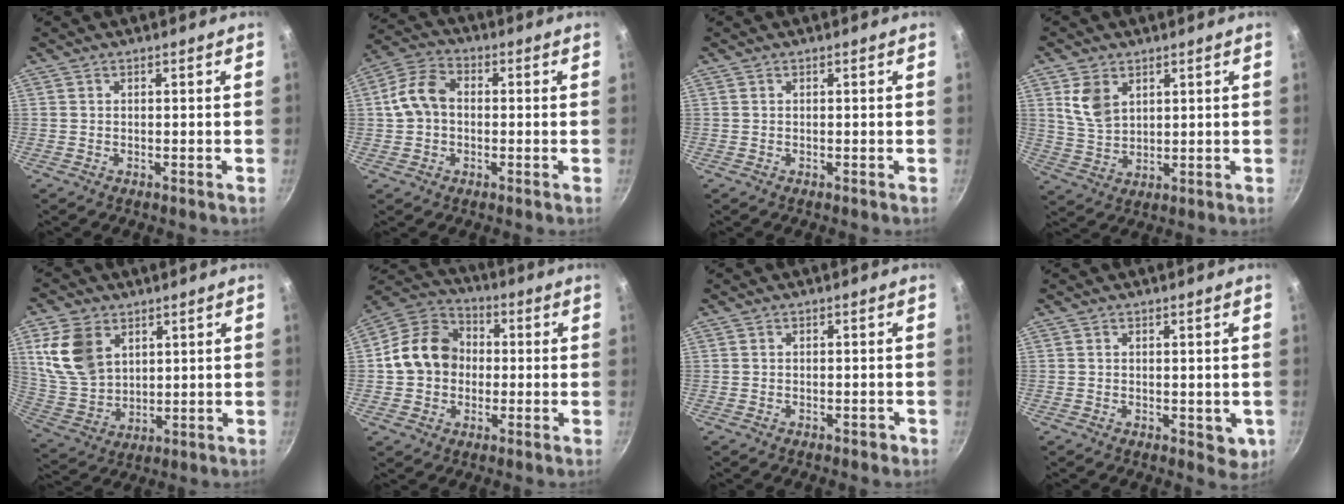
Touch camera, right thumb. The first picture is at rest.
{"total": 8.1, "force": [0.0, 6.1, 5.4], "torque": [-0.087, 0.027, -0.011]}
{"total": 0.0}
{"total": 7.0, "force": [3.1, 4.6, 4.3], "torque": [-0.068, -0.019, 0.065]}
{"total": 12.8, "force": [4.8, 8.9, 7.8], "torque": [-0.135, -0.020, 0.109]}
{"total": 13.0, "force": [0.0, 10.8, 7.1], "torque": [-0.090, 0.029, -0.020]}
{"total": 1.1, "force": [-0.7, 0.7, 0.5], "torque": [0.004, 0.015, -0.003]}
{"total": 3.8, "force": [-0.4, 2.5, 2.8], "torque": [-0.029, -0.007, -0.002]}